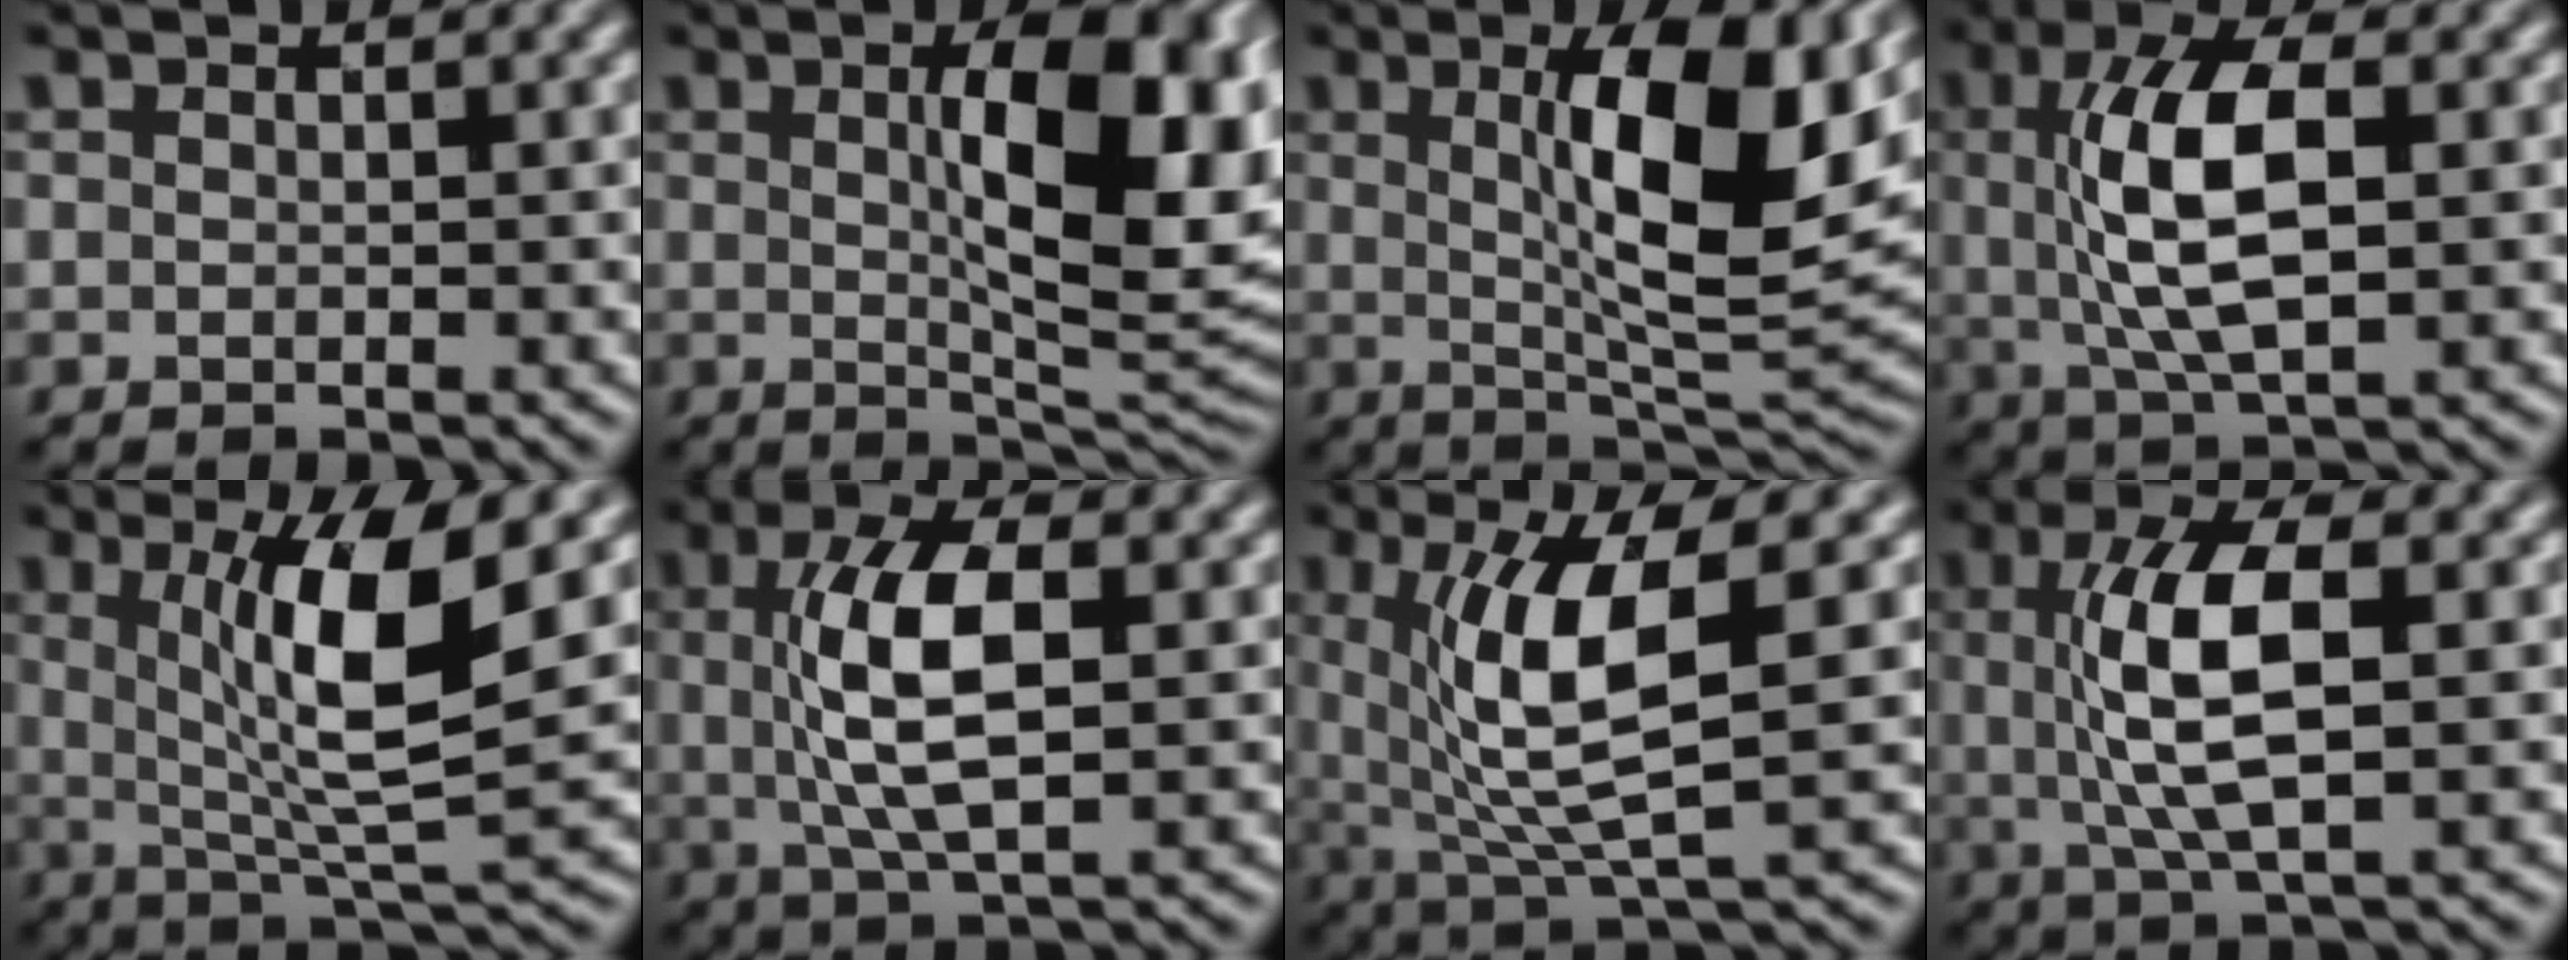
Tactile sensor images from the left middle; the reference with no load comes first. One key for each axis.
{"total": 11.8, "fx": 1.7, "fy": 3.7, "fz": 11.1, "tx": -0.149, "ty": 0.000, "tz": 0.034}
{"total": 10.8, "fx": 2.2, "fy": 2.9, "fz": 10.2, "tx": -0.162, "ty": -0.003, "tz": 0.045}
{"total": 7.7, "fx": 0.5, "fy": 2.9, "fz": 7.1, "tx": -0.146, "ty": 0.002, "tz": 0.014}
{"total": 8.9, "fx": 1.5, "fy": 1.9, "fz": 8.5, "tx": -0.150, "ty": -0.014, "tz": 0.038}
{"total": 6.9, "fx": 0.3, "fy": 2.4, "fz": 6.4, "tx": -0.137, "ty": 0.001, "tz": 0.010}
{"total": 8.4, "fx": 1.1, "fy": 2.2, "fz": 8.0, "tx": -0.159, "ty": -0.009, "tz": 0.031}
{"total": 7.1, "fx": 0.3, "fy": 2.2, "fz": 6.7, "tx": -0.140, "ty": -0.001, "tz": 0.013}